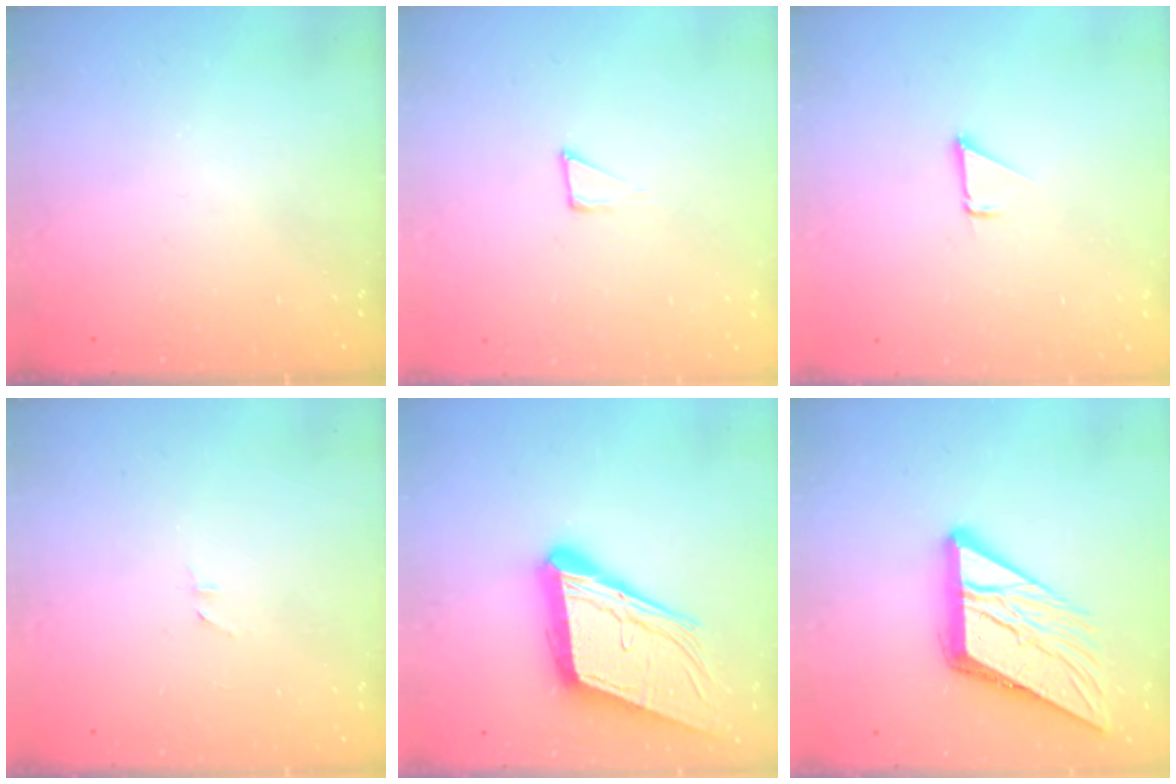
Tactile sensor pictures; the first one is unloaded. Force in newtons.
{"total": 4.8, "press": 4.8, "slide": 0.4}
{"total": 1.3, "press": 1.3, "slide": 0.1}
{"total": 4.5, "press": 3.7, "slide": 2.5}
{"total": 20.4, "press": 20.0, "slide": 3.9}
{"total": 15.0, "press": 14.9, "slide": 1.6}